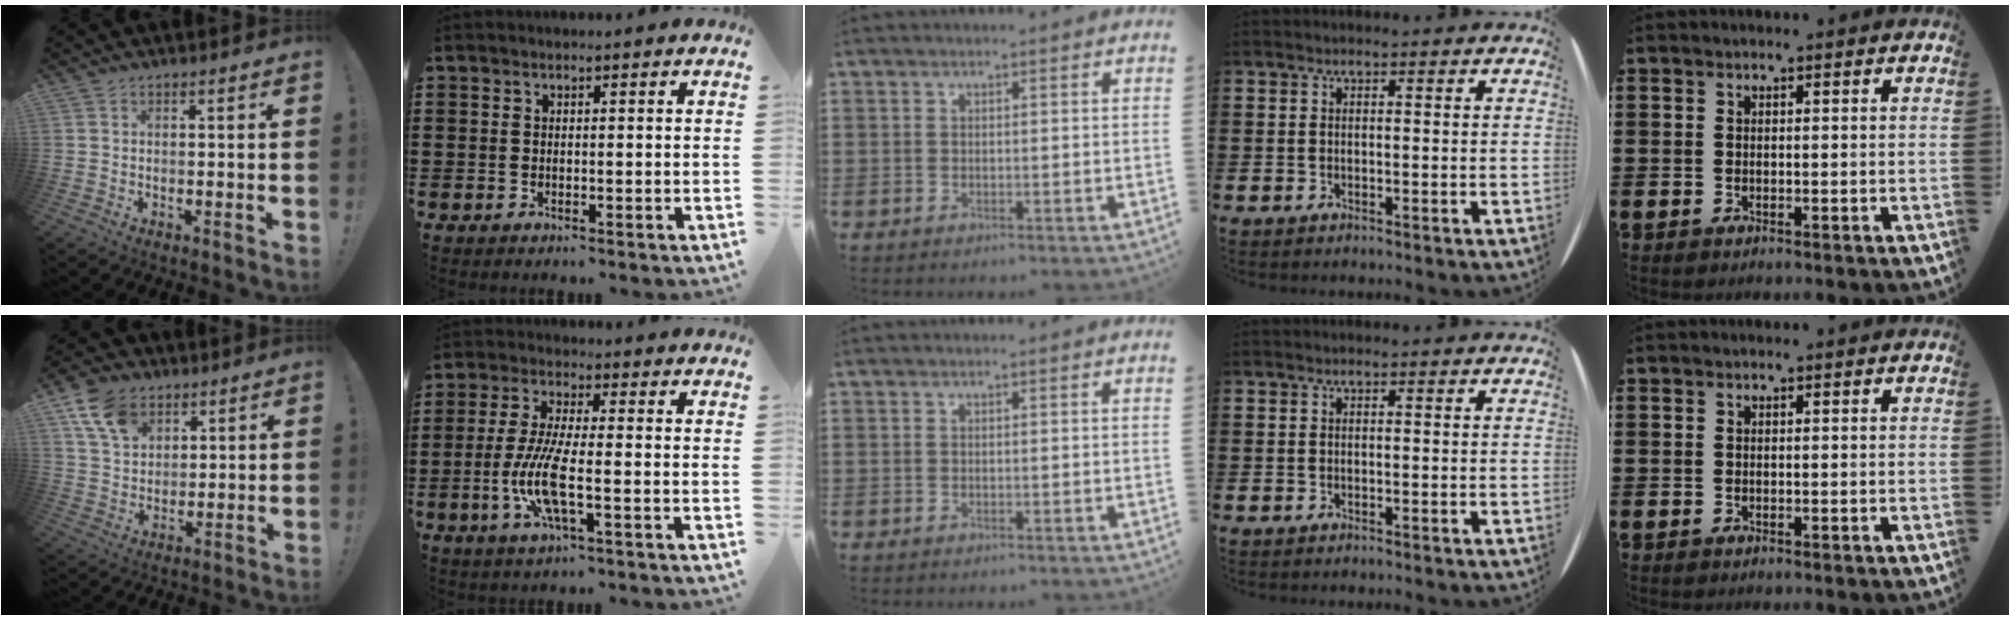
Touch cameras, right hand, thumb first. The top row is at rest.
{"thumb": {"total": 11.9, "force": [6.5, 8.2, 5.8], "torque": [-0.101, -0.021, 0.128]}, "index": {"total": 8.8, "force": [-2.5, 2.1, 8.2], "torque": [-0.177, -0.014, -0.051]}}